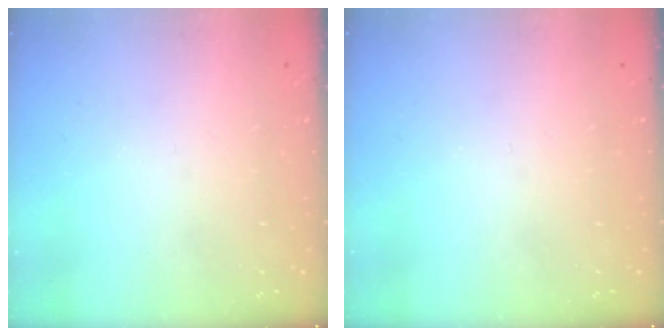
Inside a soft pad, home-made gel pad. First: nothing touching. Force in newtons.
{"total": 0.0}